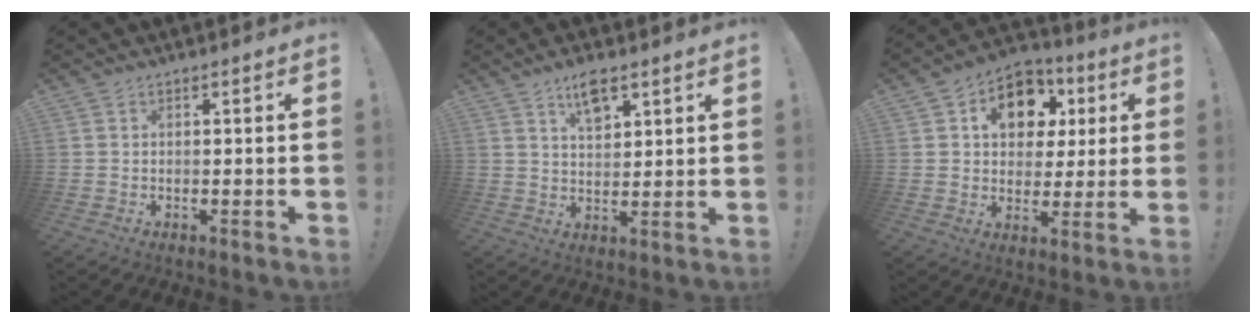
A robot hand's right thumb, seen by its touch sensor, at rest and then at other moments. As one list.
[{"total": 7.0, "force": [4.7, 2.6, 4.5], "torque": [-0.077, -0.019, 0.081]}, {"total": 14.1, "force": [5.1, 10.7, 7.8], "torque": [-0.097, -0.016, 0.095]}]